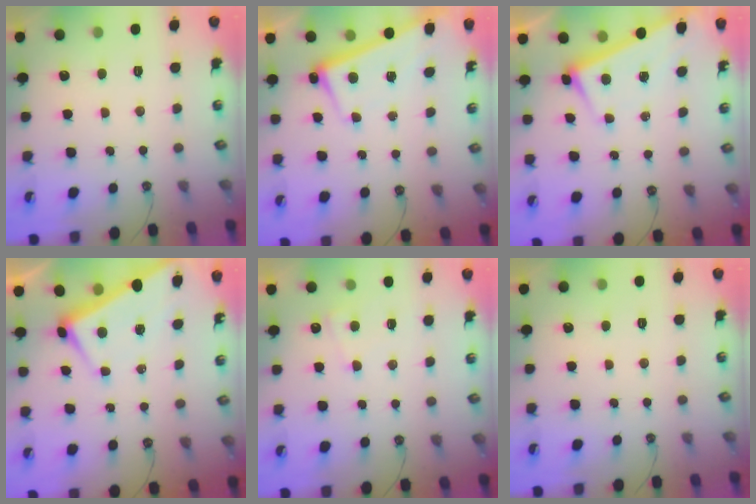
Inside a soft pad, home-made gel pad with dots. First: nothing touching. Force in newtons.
{"total": 2.6, "press": 2.5, "slide": 0.9}
{"total": 2.8, "press": 2.8, "slide": 0.2}
{"total": 2.8, "press": 2.7, "slide": 0.6}
{"total": 2.1, "press": 2.0, "slide": 0.5}
{"total": 0.0}